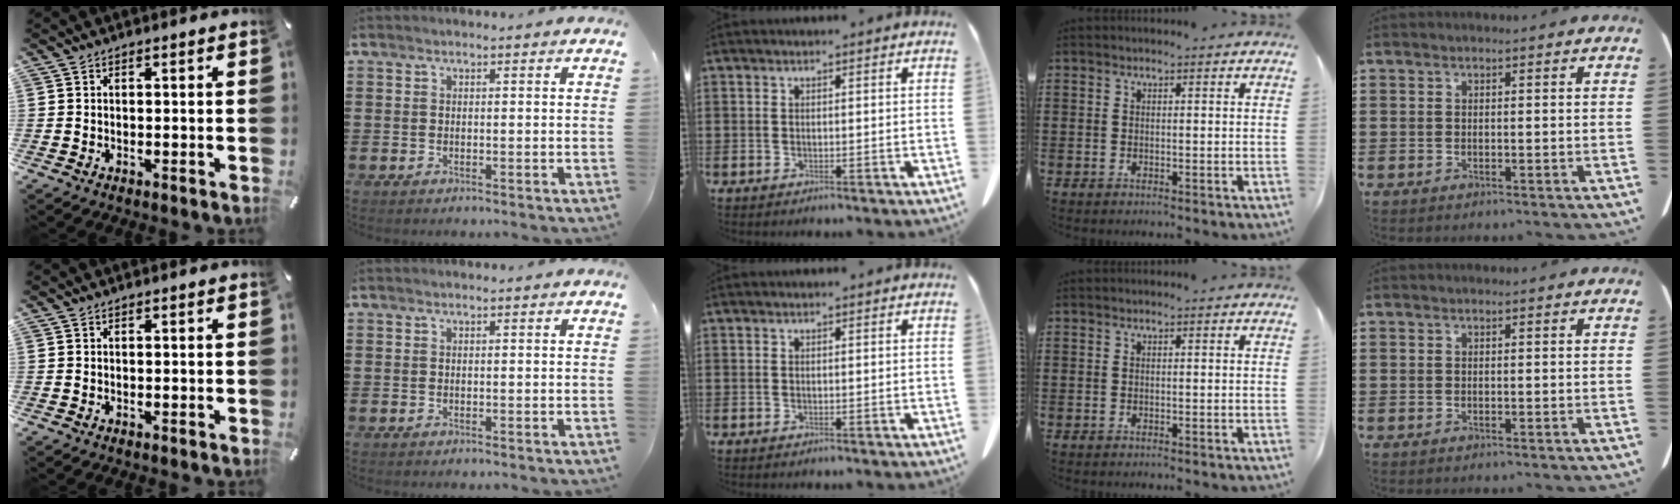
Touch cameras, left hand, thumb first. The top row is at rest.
{}